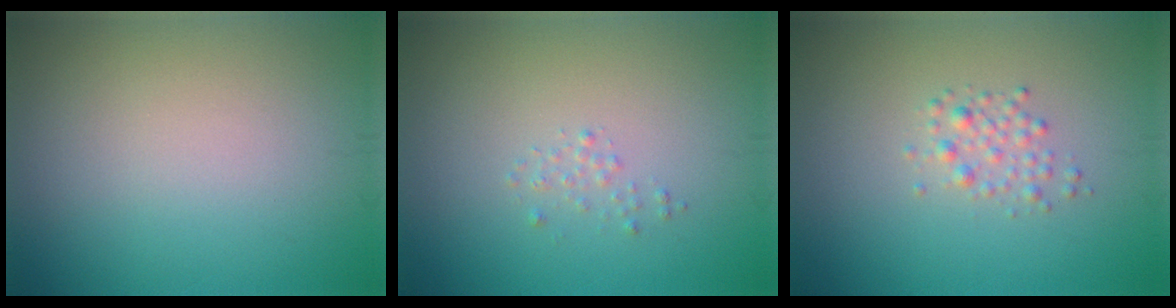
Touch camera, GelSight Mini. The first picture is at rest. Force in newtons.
{"total": 0.7, "press": 0.7, "slide": 0.1}
{"total": 1.5, "press": 1.5, "slide": 0.0}